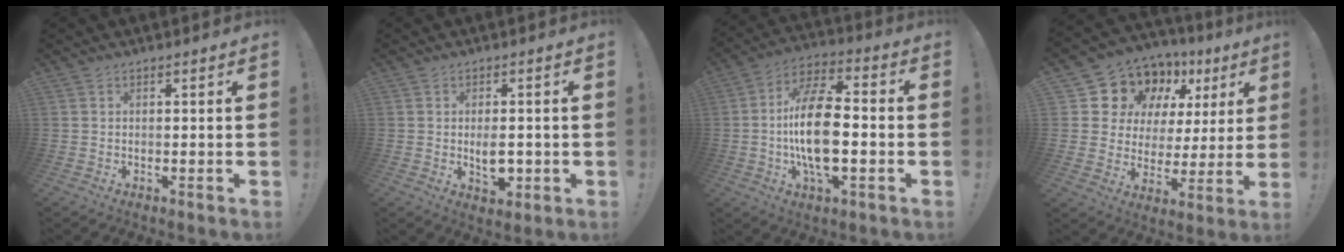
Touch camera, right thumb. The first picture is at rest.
{"total": 5.7, "force": [-0.9, 3.3, 4.5], "torque": [-0.059, 0.001, -0.016]}
{"total": 17.6, "force": [-2.3, 7.9, 15.6], "torque": [-0.302, 0.007, -0.043]}
{"total": 12.8, "force": [8.5, 8.8, 3.9], "torque": [-0.070, -0.068, 0.170]}